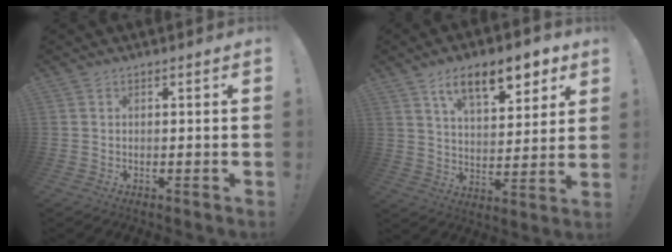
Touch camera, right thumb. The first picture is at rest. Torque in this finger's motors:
{"motor_torque": [1.29, 1.68, 0.36, 0.20, 0.09]}